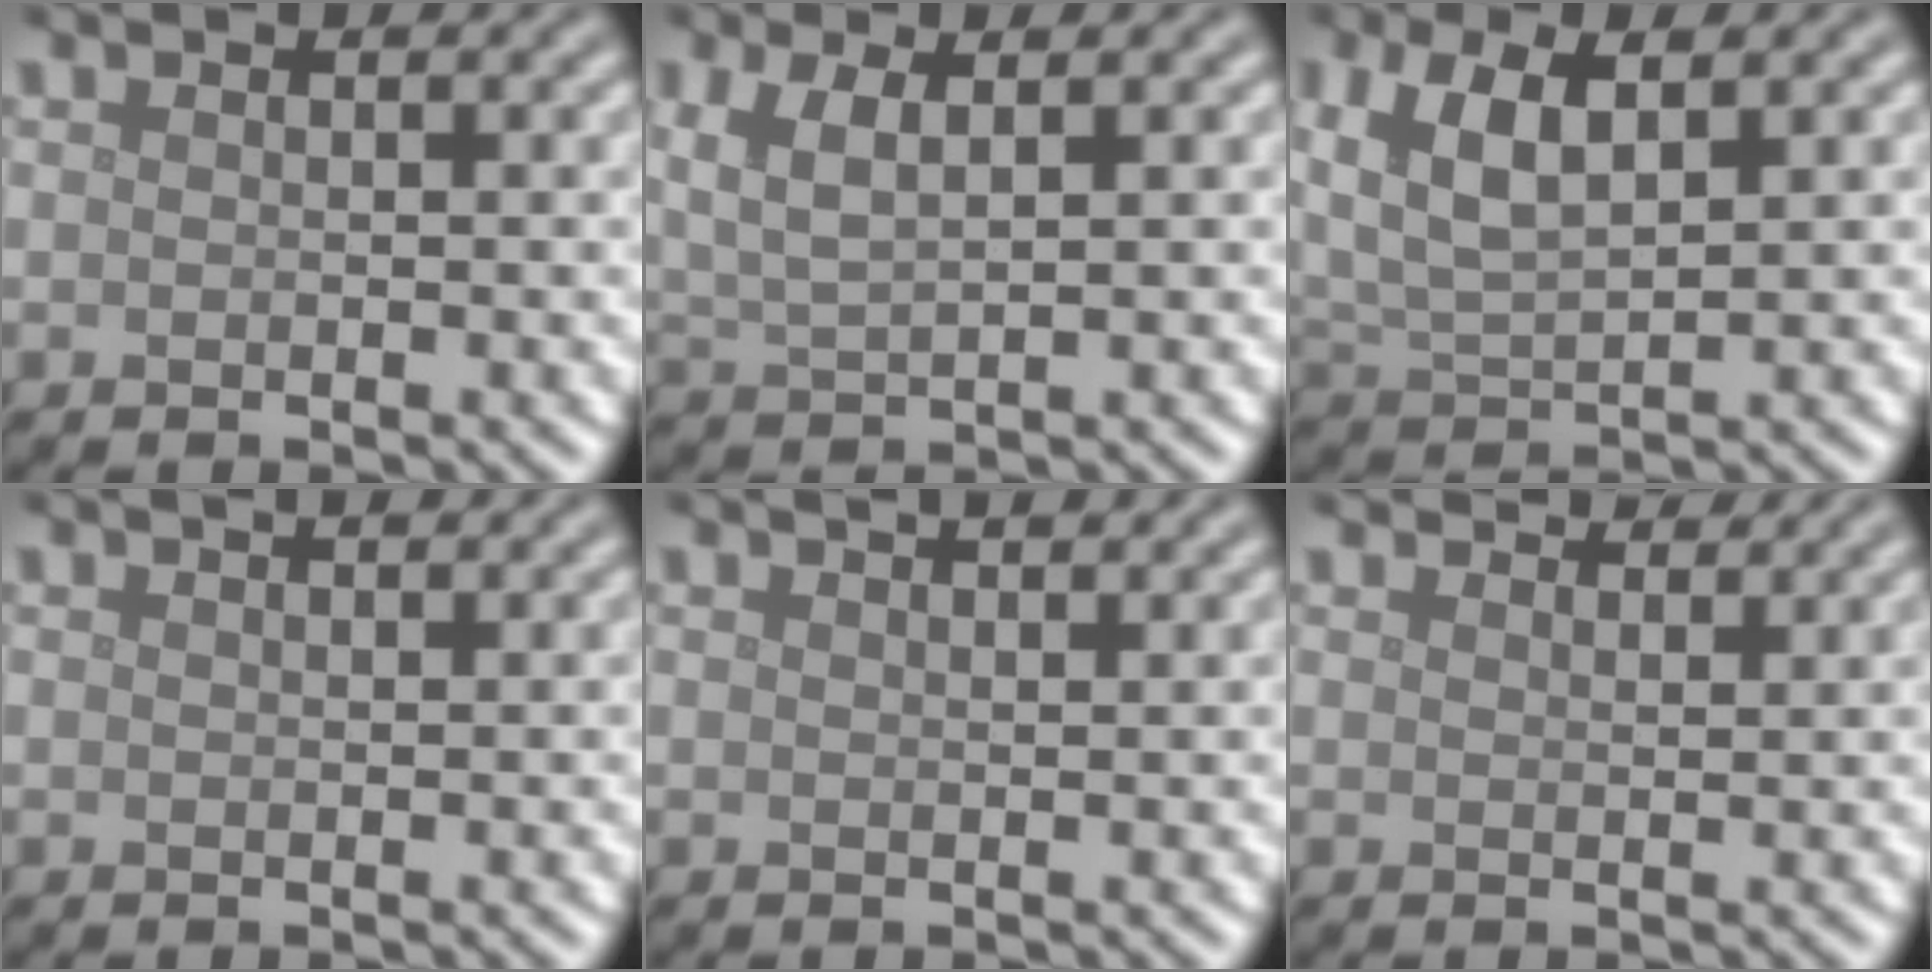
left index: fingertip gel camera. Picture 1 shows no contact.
{"total": 3.3, "force": [1.3, 1.2, 2.8], "torque": [-0.063, 0.000, 0.026]}
{"total": 6.1, "force": [2.3, 2.8, 4.8], "torque": [-0.106, 0.010, 0.043]}
{"total": 2.1, "force": [1.6, 0.8, 1.2], "torque": [-0.005, 0.003, 0.001]}
{"total": 3.1, "force": [2.3, 1.1, 1.7], "torque": [-0.002, 0.015, 0.006]}
{"total": 3.8, "force": [3.7, 0.5, 1.0], "torque": [-0.017, 0.001, 0.045]}